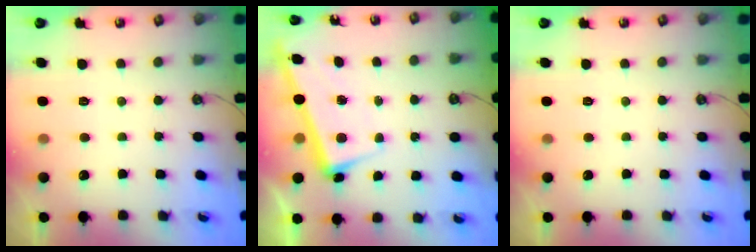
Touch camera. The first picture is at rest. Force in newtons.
{"total": 2.6, "press": 2.4, "slide": 1.1}
{"total": 0.0}